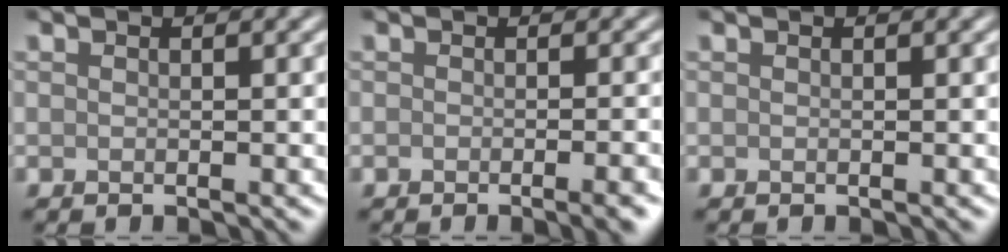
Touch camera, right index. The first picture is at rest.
{"total": 3.0, "force": [-1.6, 0.8, 2.4], "torque": [-0.016, 0.006, -0.020]}
{"total": 0.0}